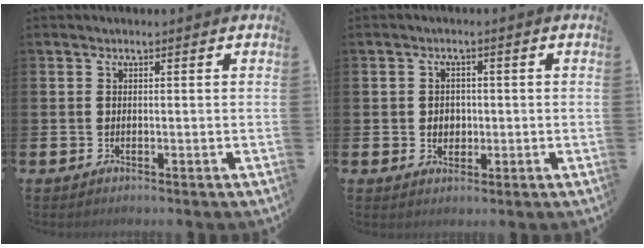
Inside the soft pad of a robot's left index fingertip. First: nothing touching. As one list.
[{"total": 2.4, "force": [0.3, 2.2, 0.9], "torque": [-0.003, 0.002, -0.003]}]